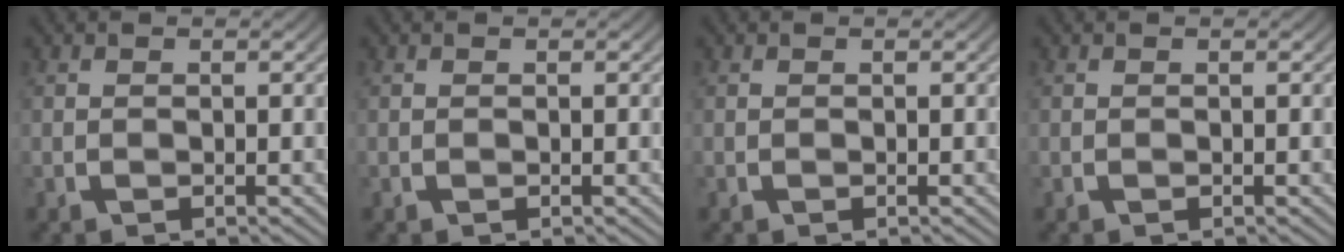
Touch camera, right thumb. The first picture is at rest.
{"total": 0.0}
{"total": 0.0}
{"total": 0.0}